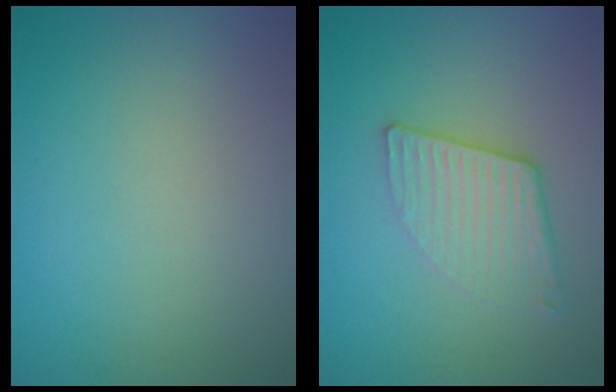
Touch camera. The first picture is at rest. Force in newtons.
{"total": 3.1, "press": 2.6, "slide": 1.6}